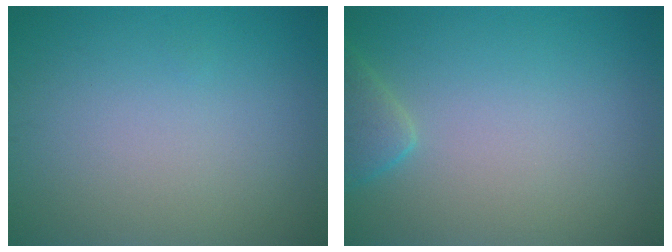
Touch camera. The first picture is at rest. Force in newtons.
{"total": 2.0, "press": 2.0, "slide": 0.2}